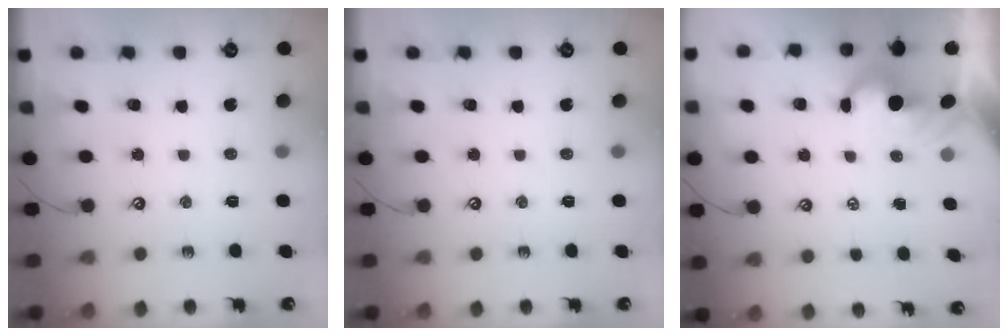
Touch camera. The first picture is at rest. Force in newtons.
{"total": 0.0}
{"total": 1.7, "press": 1.4, "slide": 1.0}